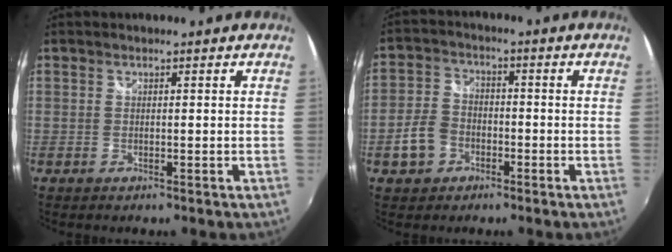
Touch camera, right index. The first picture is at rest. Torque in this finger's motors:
{"motor_torque": [-0.02, 0.04, -0.20, -0.11]}